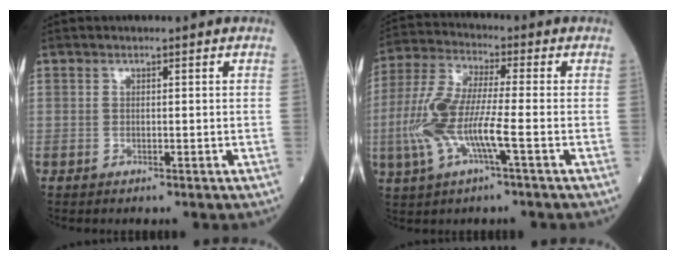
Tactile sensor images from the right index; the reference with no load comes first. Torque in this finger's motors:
{"motor_torque": [0.54, -0.10, 0.23, 0.21]}